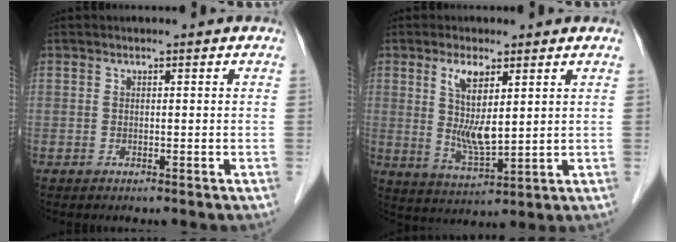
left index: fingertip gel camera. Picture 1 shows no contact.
{"total": 7.0, "force": [2.5, 1.7, 6.3], "torque": [-0.124, -0.007, 0.053]}